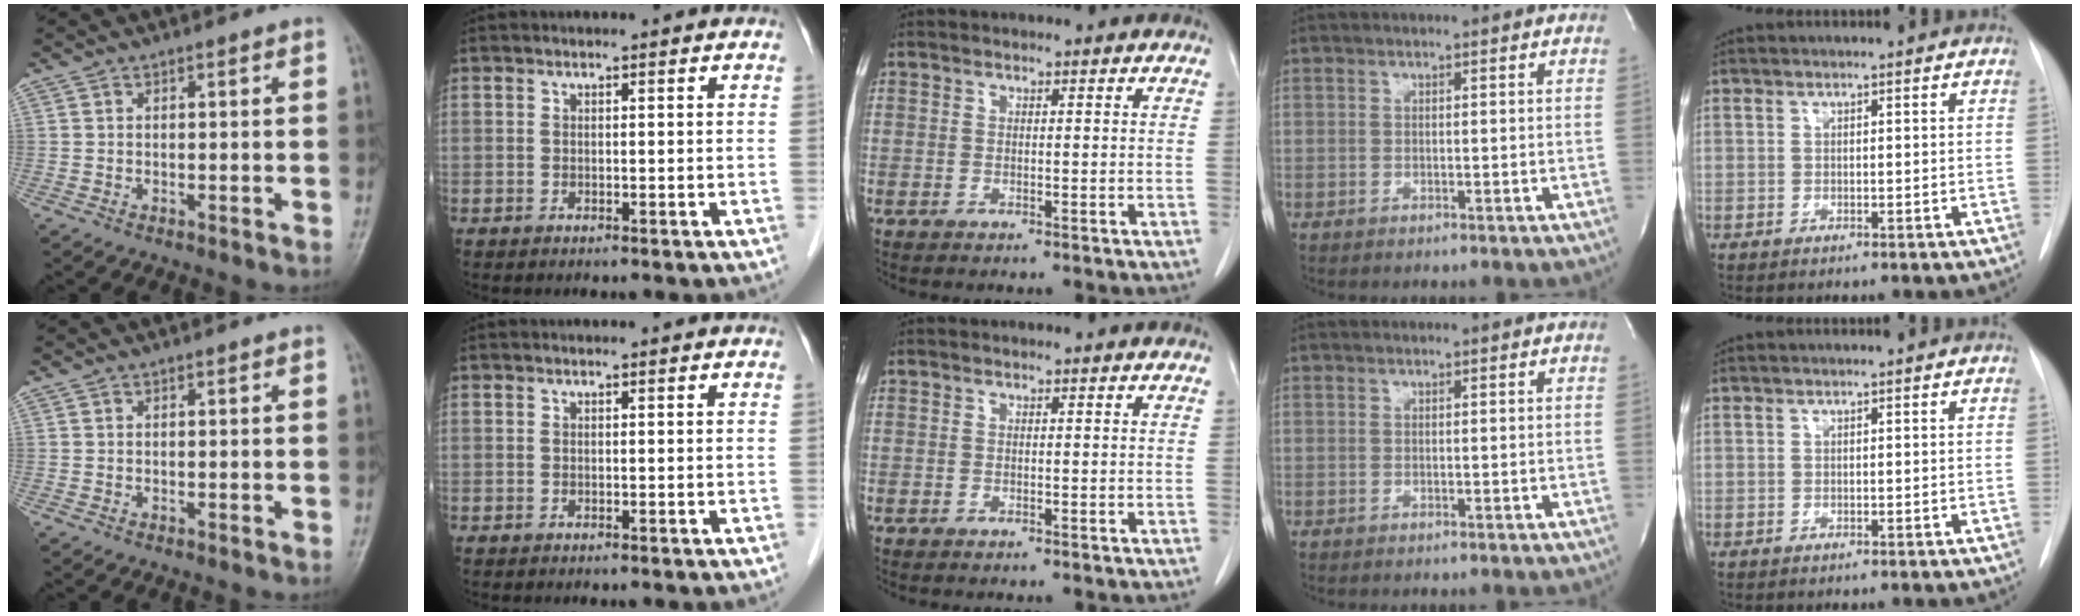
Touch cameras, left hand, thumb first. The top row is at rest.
{}